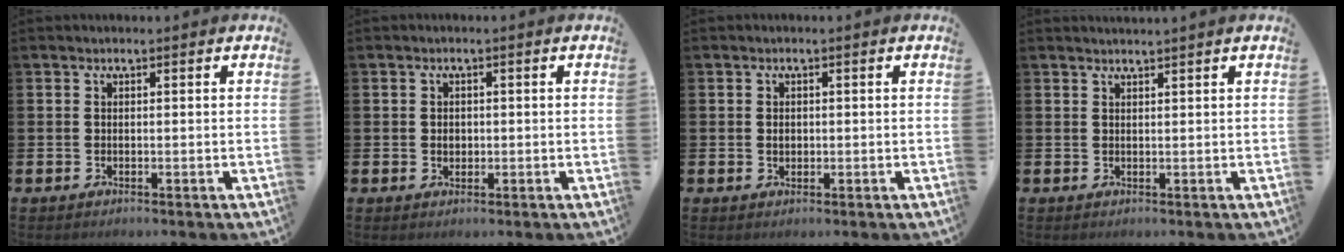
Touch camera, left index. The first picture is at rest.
{"total": 1.3, "force": [0.1, 1.1, 0.6], "torque": [0.007, -0.001, -0.004]}
{"total": 0.9, "force": [0.1, 0.8, 0.5], "torque": [0.003, 0.001, -0.001]}
{"total": 1.0, "force": [1.0, -0.3, 0.1], "torque": [0.000, -0.003, 0.019]}